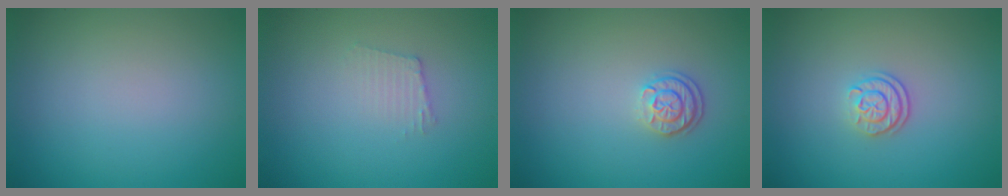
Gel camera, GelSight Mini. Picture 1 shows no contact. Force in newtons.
{"total": 1.2, "press": 1.2, "slide": 0.2}
{"total": 1.8, "press": 1.5, "slide": 0.9}
{"total": 2.1, "press": 1.7, "slide": 1.3}